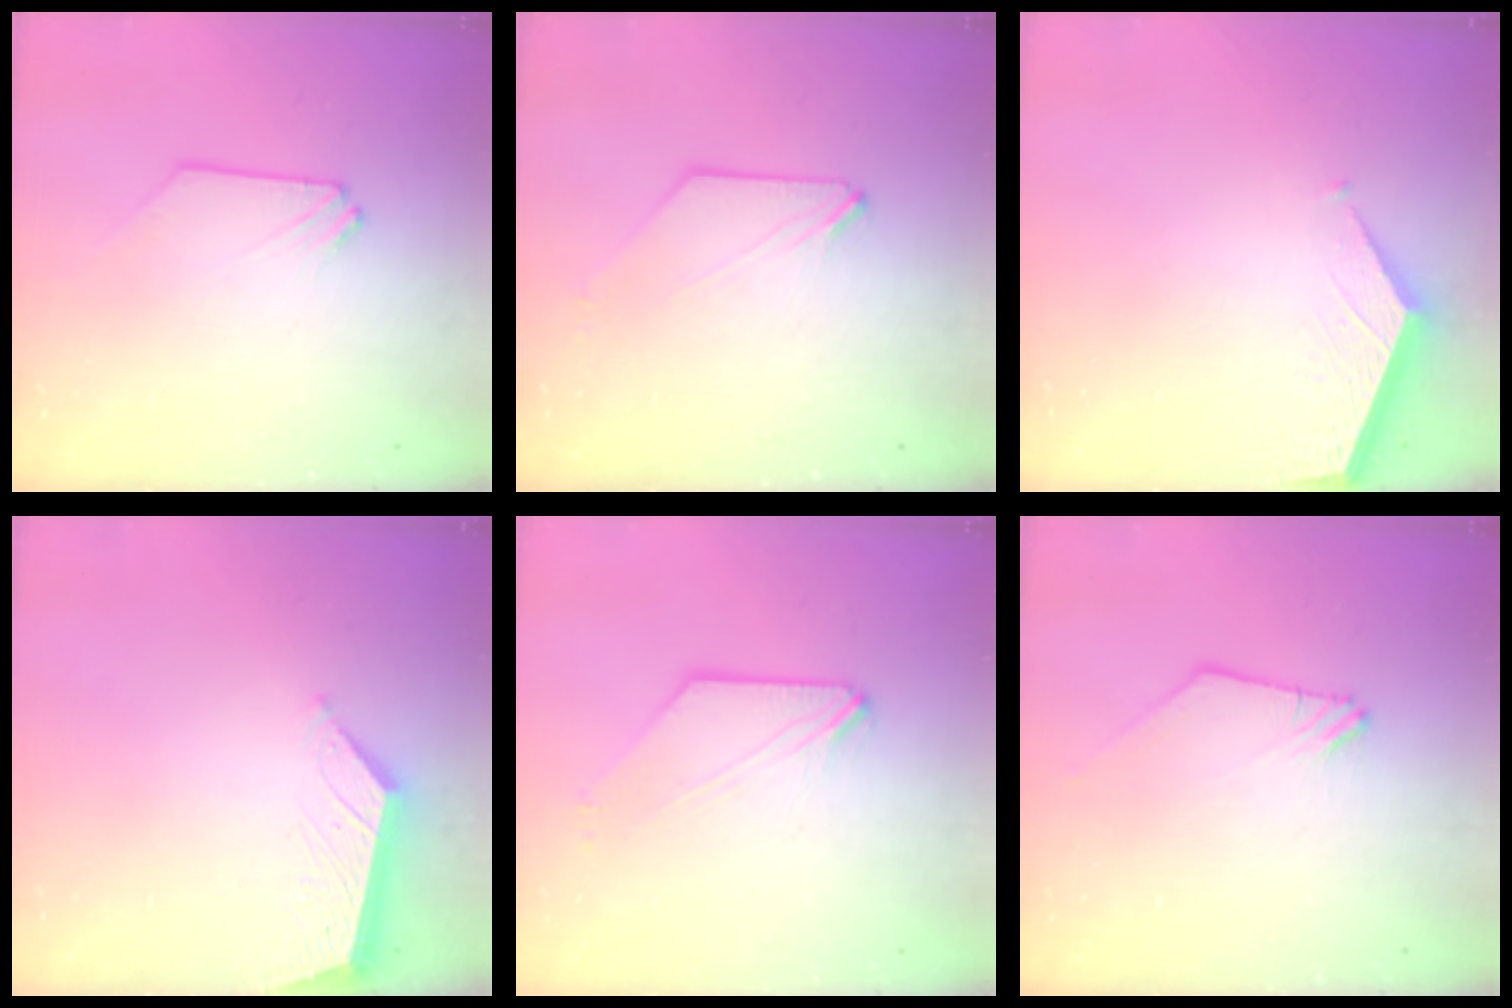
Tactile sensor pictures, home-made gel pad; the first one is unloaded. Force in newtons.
{"total": 0.0}
{"total": 3.6, "press": 3.6, "slide": 0.3}
{"total": 5.3, "press": 5.3, "slide": 0.2}
{"total": 0.6, "press": 0.5, "slide": 0.2}
{"total": 0.0}